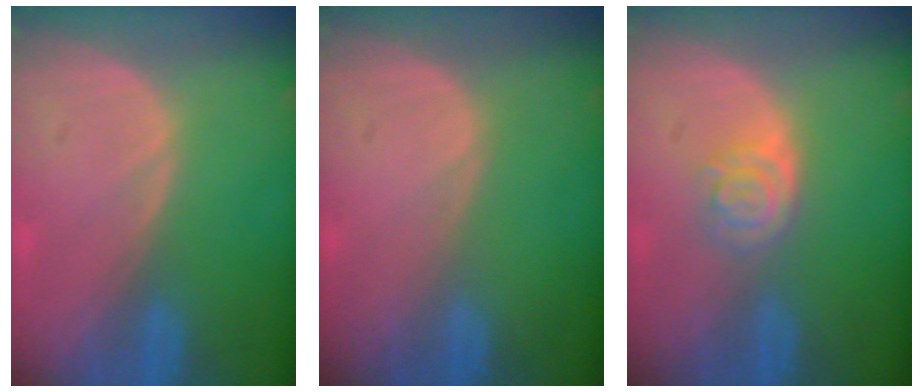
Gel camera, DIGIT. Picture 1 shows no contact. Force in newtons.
{"total": 0.0}
{"total": 4.1, "press": 3.6, "slide": 1.9}